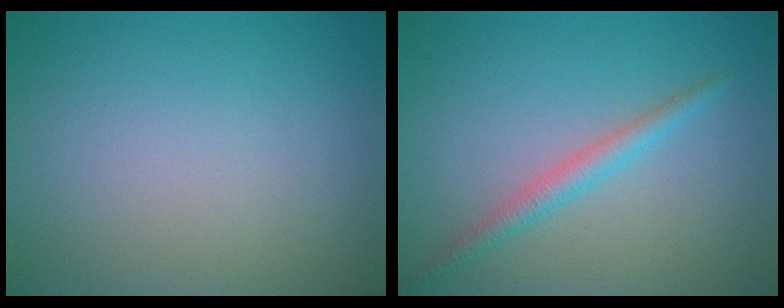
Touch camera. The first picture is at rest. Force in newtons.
{"total": 2.0, "press": 2.0, "slide": 0.1}